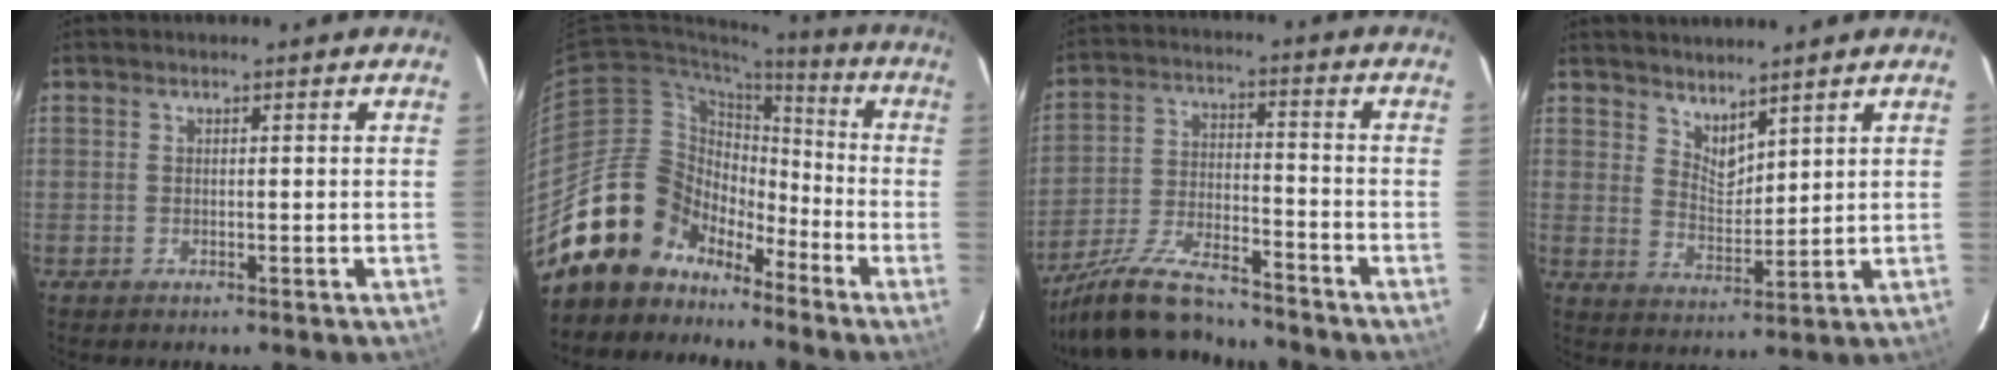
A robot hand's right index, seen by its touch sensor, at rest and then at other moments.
{"total": 15.7, "force": [-11.6, 10.0, 3.3], "torque": [-0.072, 0.039, -0.203]}
{"total": 15.6, "force": [-13.5, 3.3, 7.0], "torque": [-0.155, -0.022, -0.240]}
{"total": 5.2, "force": [4.5, 1.9, 1.8], "torque": [-0.024, -0.005, 0.084]}